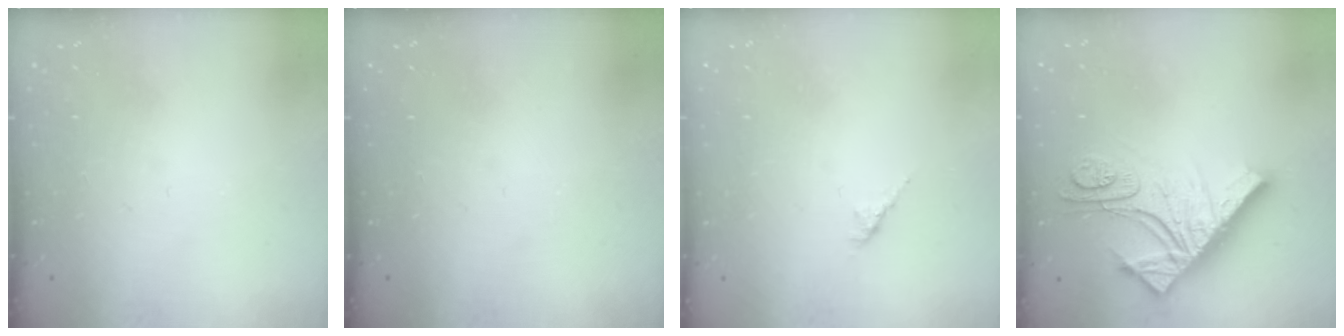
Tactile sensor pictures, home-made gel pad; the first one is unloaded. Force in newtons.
{"total": 0.0}
{"total": 1.5, "press": 1.4, "slide": 0.5}
{"total": 16.3, "press": 16.3, "slide": 1.5}